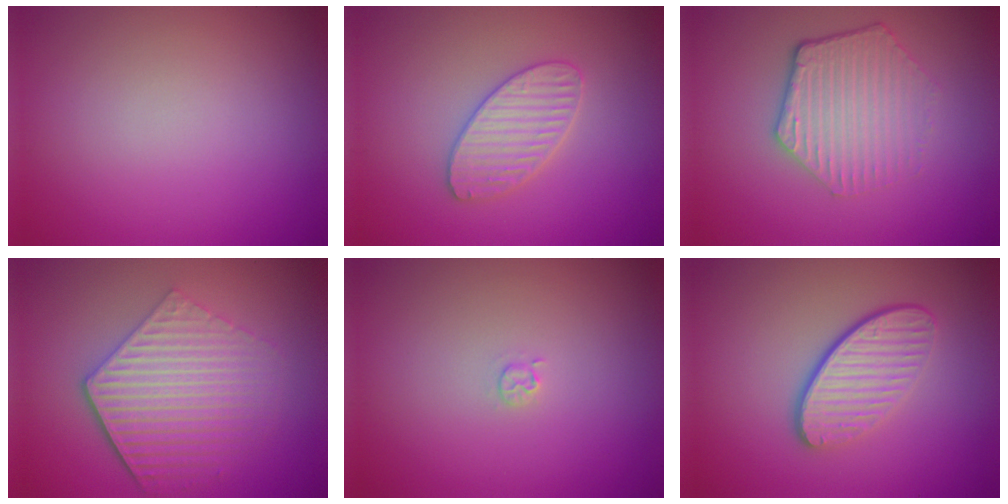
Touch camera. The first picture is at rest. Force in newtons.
{"total": 3.2, "press": 3.2, "slide": 0.3}
{"total": 4.1, "press": 3.3, "slide": 2.5}
{"total": 6.1, "press": 4.4, "slide": 4.1}
{"total": 0.7, "press": 0.7, "slide": 0.1}
{"total": 4.3, "press": 3.1, "slide": 3.0}